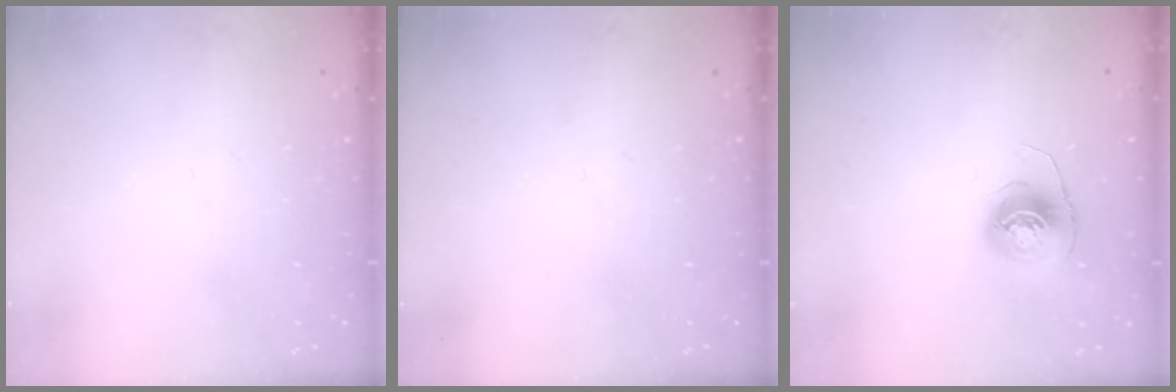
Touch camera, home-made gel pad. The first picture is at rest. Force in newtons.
{"total": 0.0}
{"total": 6.1, "press": 6.1, "slide": 0.4}